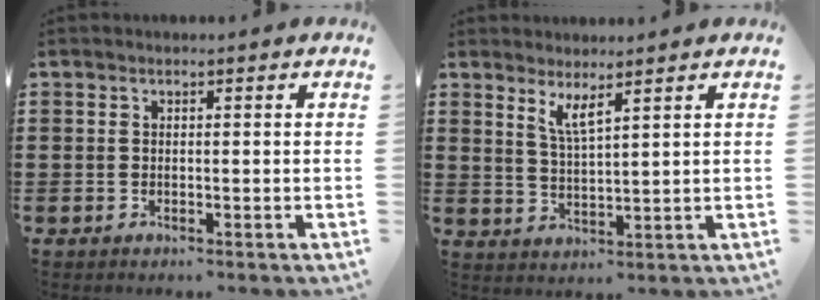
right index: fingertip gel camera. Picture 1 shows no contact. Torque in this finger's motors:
{"motor_torque": [0.08, 0.08, 0.07, 0.05]}